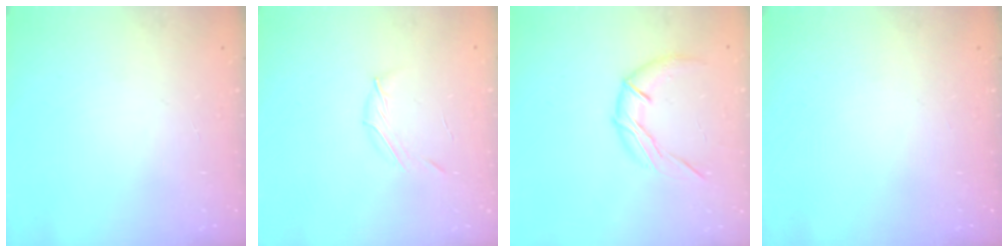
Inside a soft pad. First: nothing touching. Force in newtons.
{"total": 3.8, "press": 3.7, "slide": 1.0}
{"total": 10.8, "press": 10.8, "slide": 0.5}
{"total": 0.0}